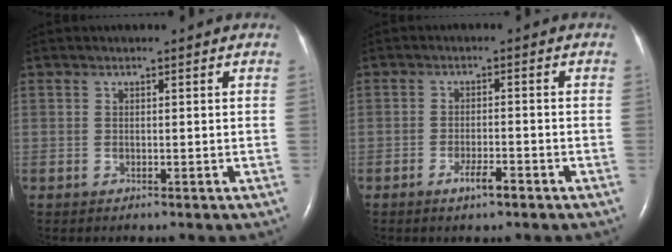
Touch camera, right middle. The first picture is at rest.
{"total": 3.1, "force": [-2.0, 0.5, 2.3], "torque": [-0.043, -0.001, -0.035]}